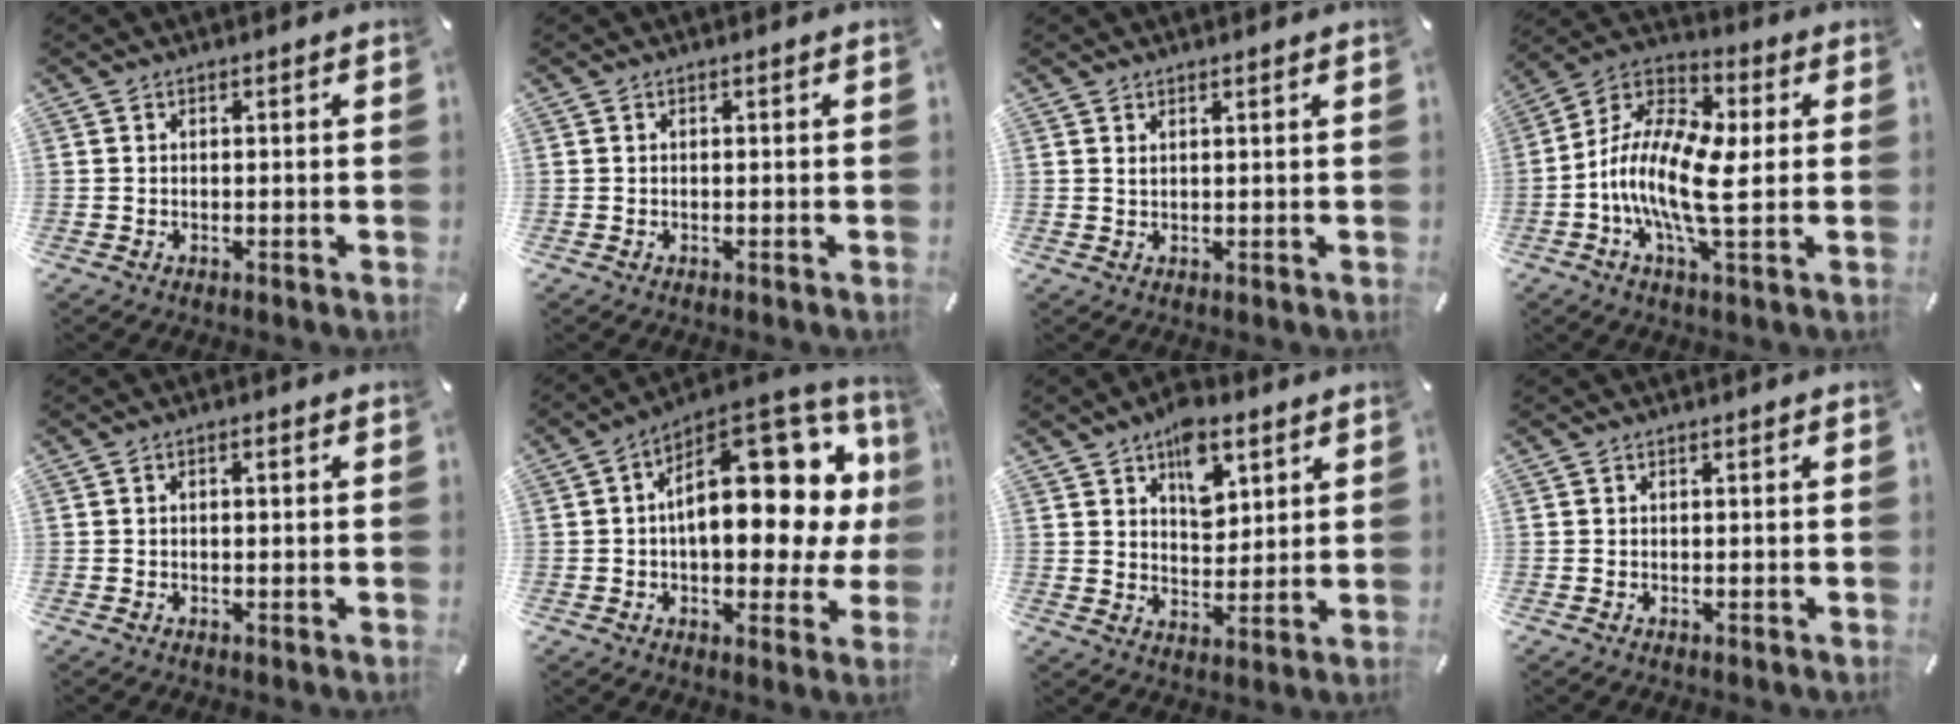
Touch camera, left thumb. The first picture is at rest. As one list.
[{"total": 0.0}, {"total": 1.2, "force": [0.8, 0.0, 0.9], "torque": [-0.018, -0.003, 0.014]}, {"total": 15.7, "force": [-2.5, 6.0, 14.3], "torque": [-0.308, -0.017, -0.047]}, {"total": 1.2, "force": [-0.1, 0.5, 1.1], "torque": [-0.019, 0.003, -0.004]}, {"total": 23.0, "force": [5.1, 12.3, 18.8], "torque": [-0.236, -0.048, 0.092]}, {"total": 9.8, "force": [5.5, 5.9, 5.5], "torque": [-0.068, -0.021, 0.095]}, {"total": 0.0}]